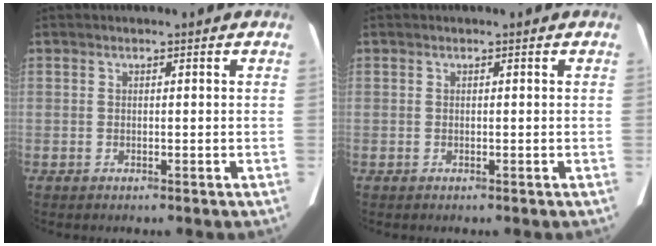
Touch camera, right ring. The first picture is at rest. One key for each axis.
{"total": 0.0}